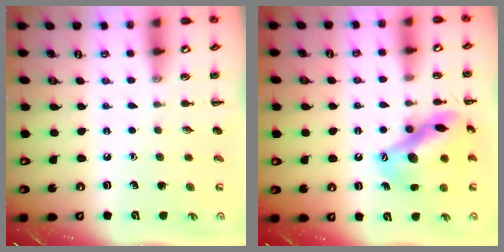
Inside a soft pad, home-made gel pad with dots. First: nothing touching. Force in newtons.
{"total": 15.6, "press": 15.2, "slide": 3.7}